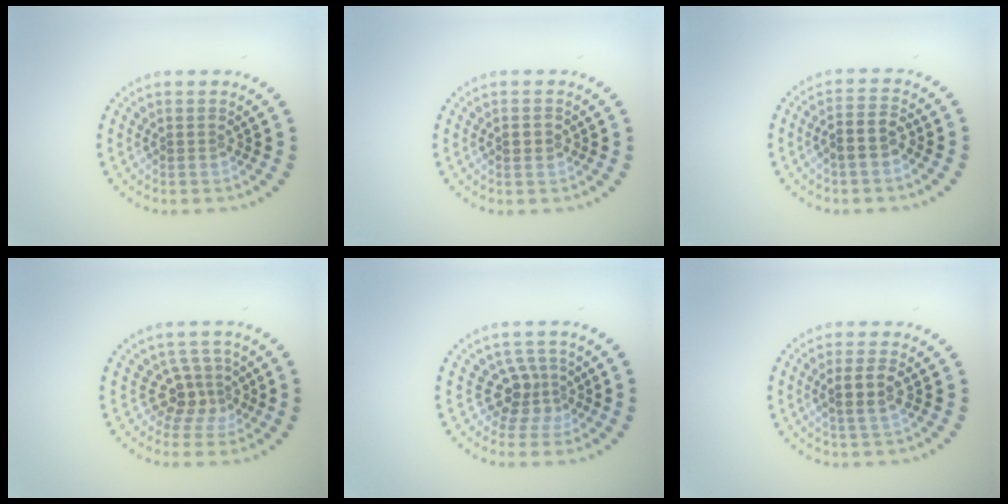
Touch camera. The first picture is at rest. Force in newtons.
{"total": 1.4, "press": 1.4, "slide": 0.0}
{"total": 2.5, "press": 2.3, "slide": 1.0}
{"total": 3.0, "press": 2.4, "slide": 1.9}
{"total": 3.1, "press": 2.3, "slide": 2.1}
{"total": 2.2, "press": 2.0, "slide": 1.0}